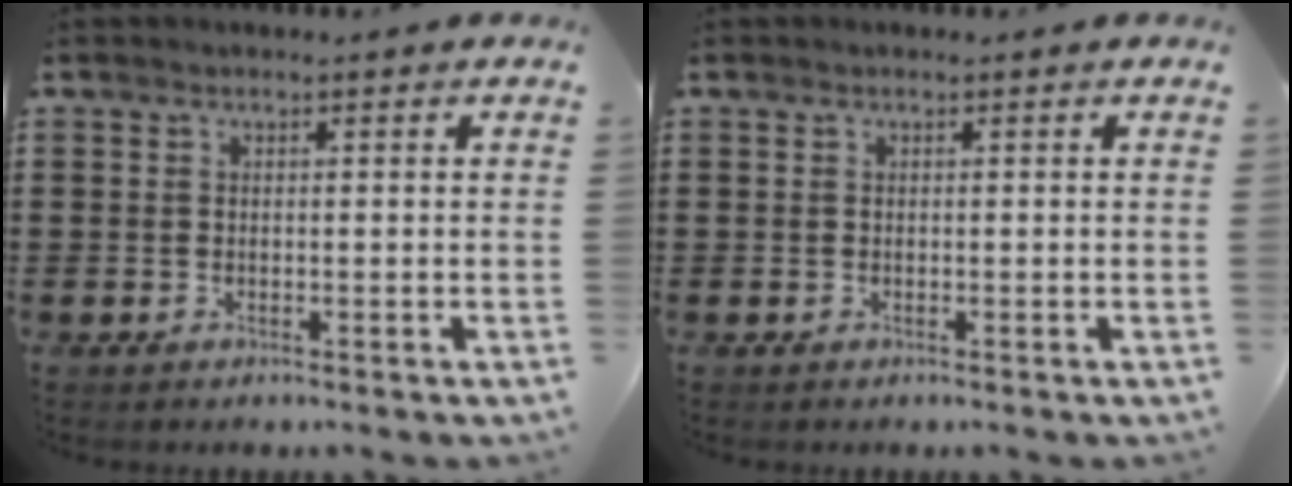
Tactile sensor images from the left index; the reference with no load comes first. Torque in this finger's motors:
{"motor_torque": [-0.03, -0.03, 0.00, 0.00]}